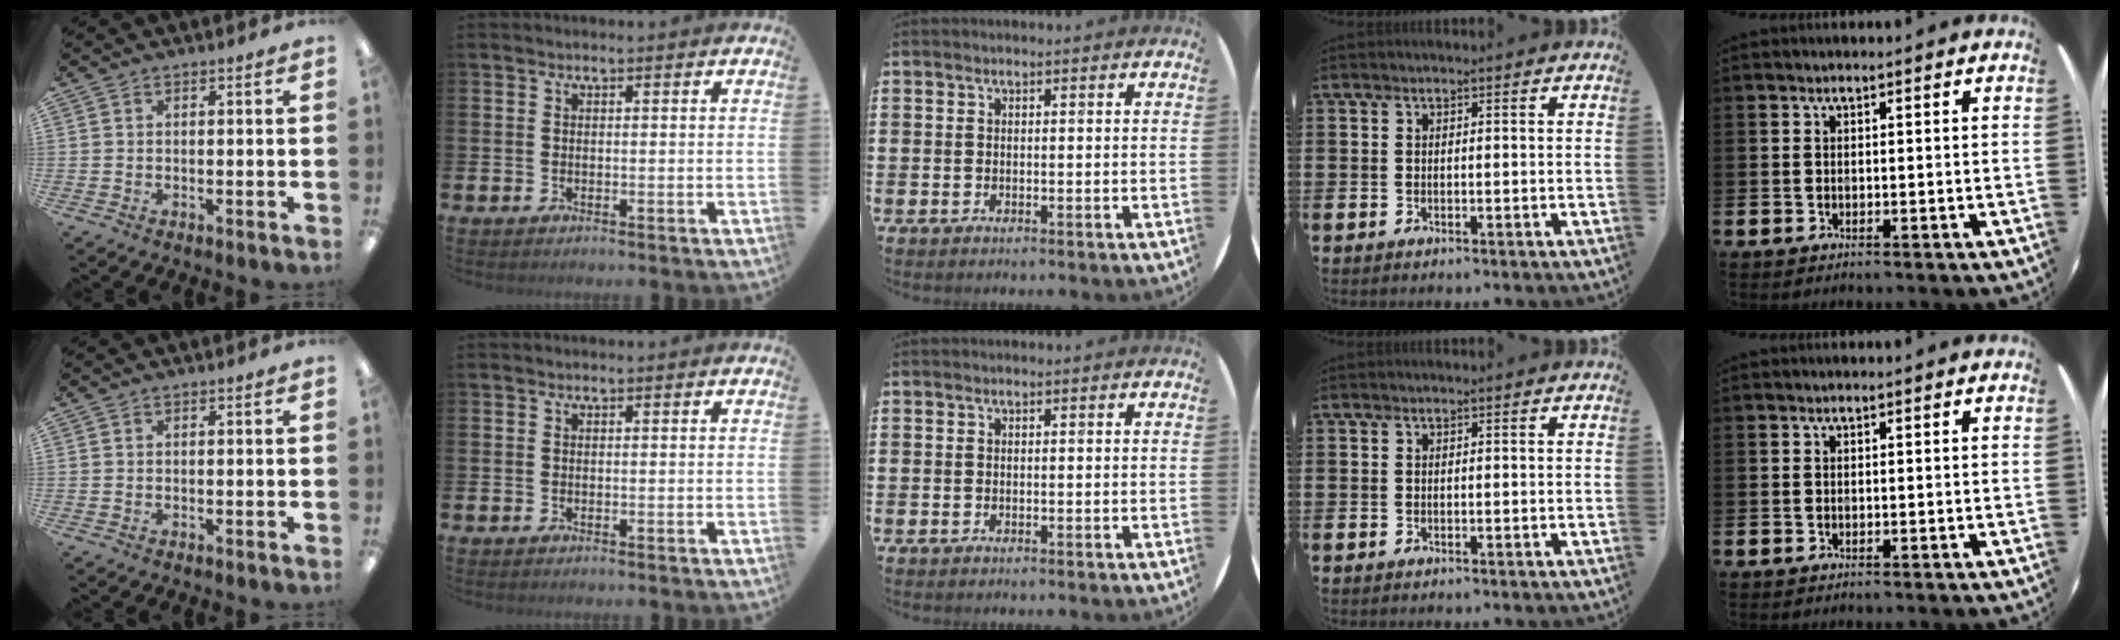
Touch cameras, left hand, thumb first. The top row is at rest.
{}